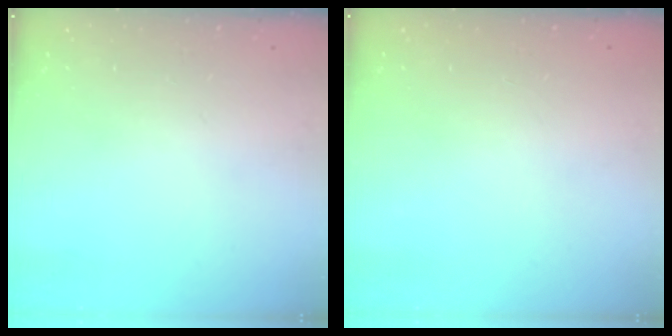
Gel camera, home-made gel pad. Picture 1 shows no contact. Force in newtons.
{"total": 0.0}